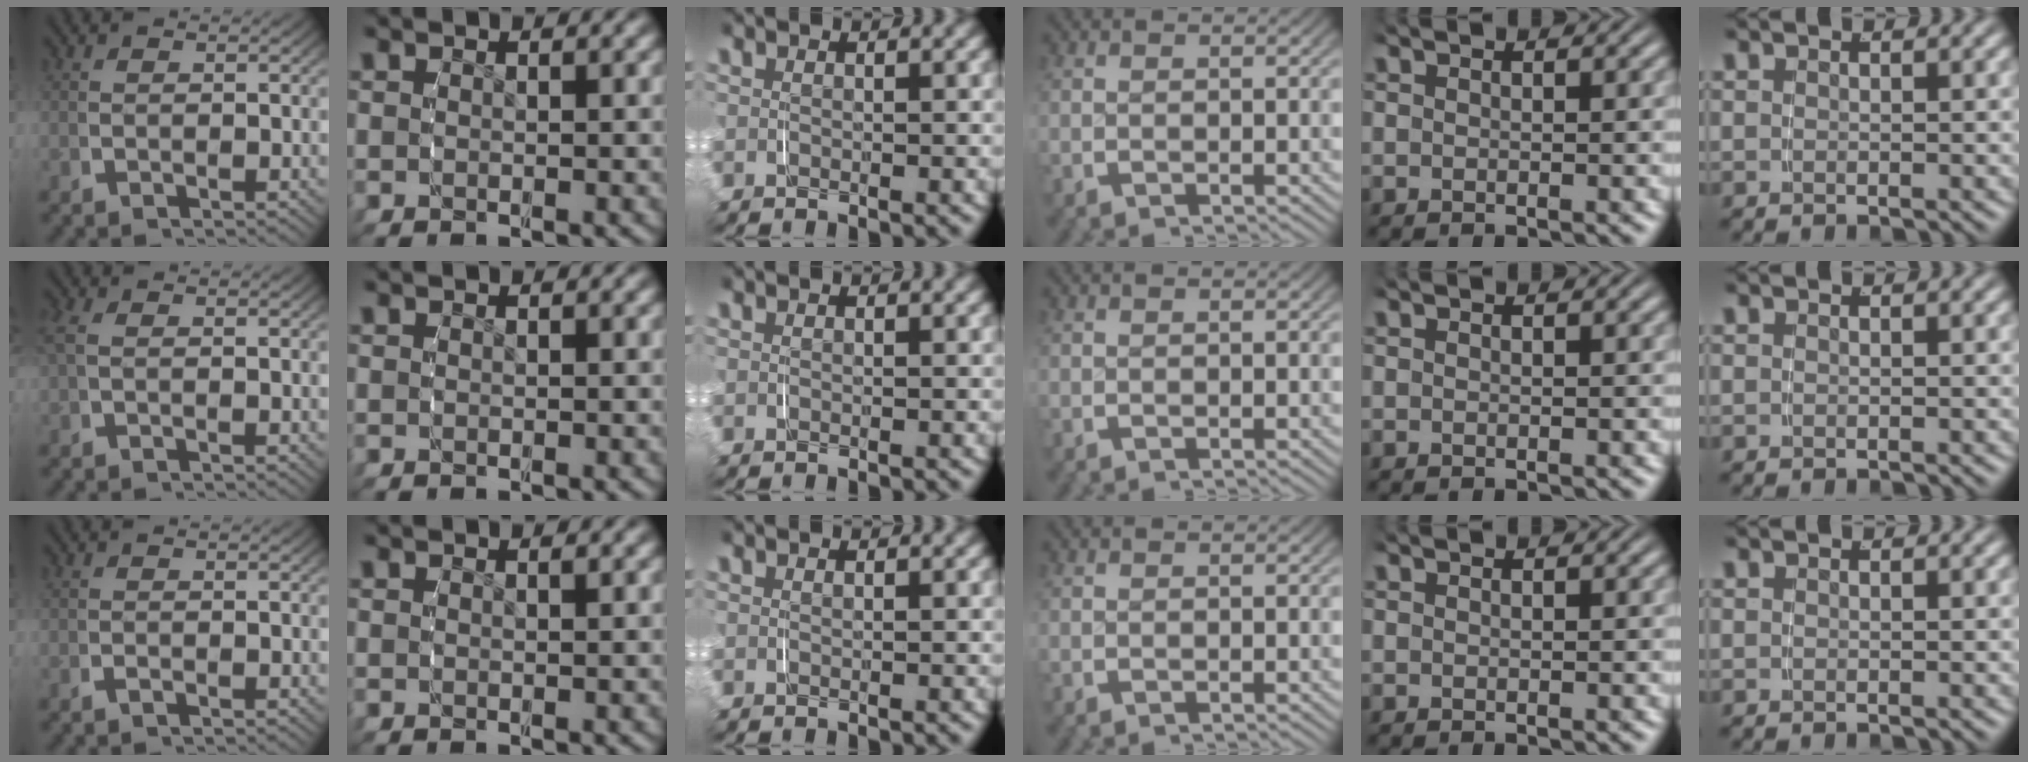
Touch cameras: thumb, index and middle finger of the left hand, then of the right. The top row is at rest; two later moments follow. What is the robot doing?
{"motion": "grasp_and_lifting", "object": "pen bag"}